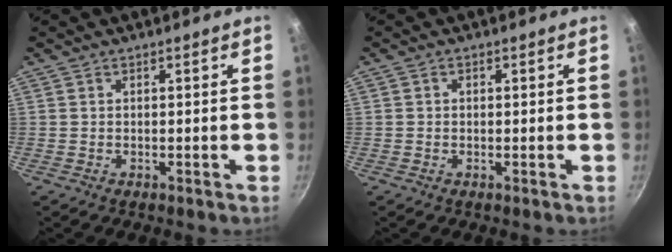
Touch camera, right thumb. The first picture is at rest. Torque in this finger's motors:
{"motor_torque": [0.45, 0.25, -0.35, 0.18, -0.04]}